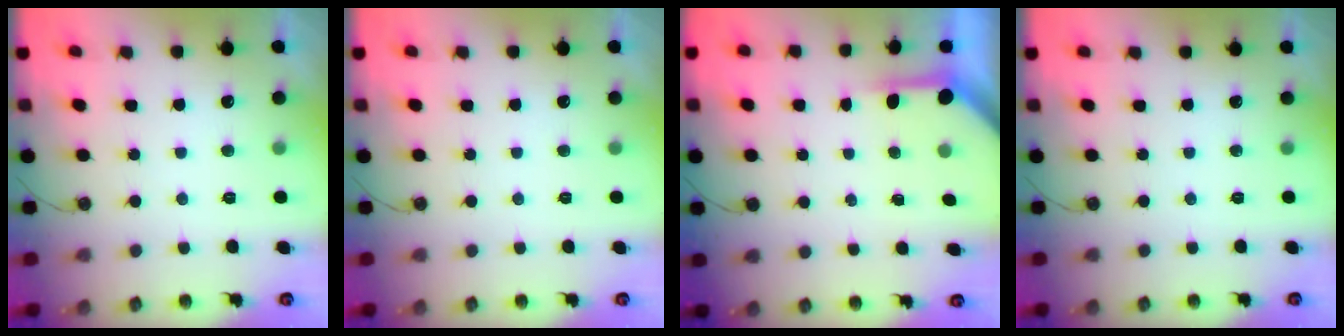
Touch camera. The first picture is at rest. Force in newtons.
{"total": 0.0}
{"total": 3.8, "press": 3.8, "slide": 0.4}
{"total": 0.0}